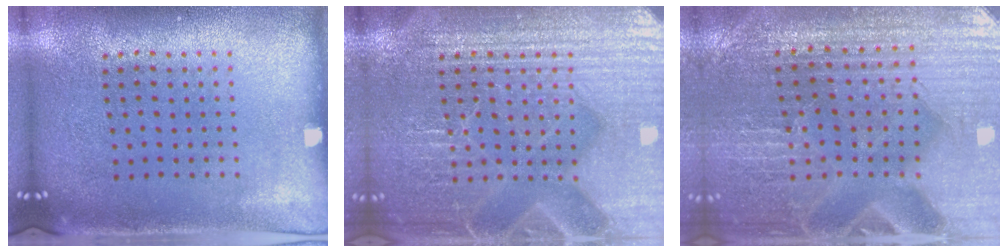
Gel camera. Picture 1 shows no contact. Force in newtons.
{"total": 7.6, "press": 7.5, "slide": 1.1}
{"total": 3.4, "press": 3.3, "slide": 0.3}